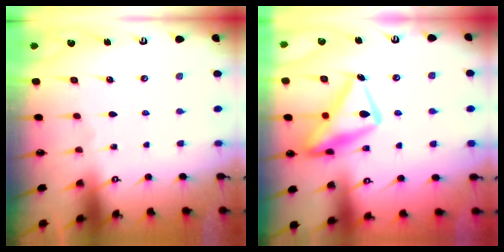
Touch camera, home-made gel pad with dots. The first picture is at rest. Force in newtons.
{"total": 18.7, "press": 18.6, "slide": 1.6}